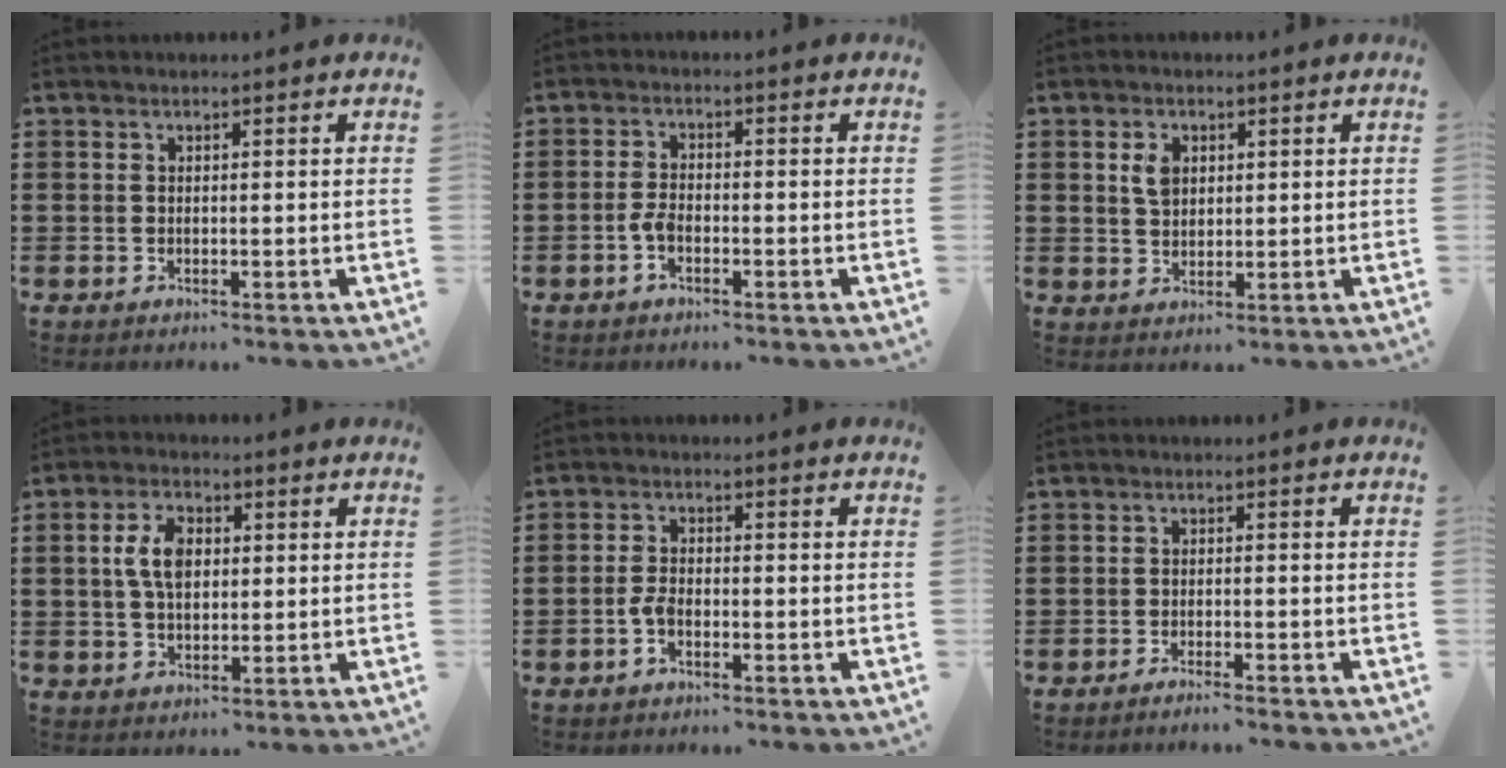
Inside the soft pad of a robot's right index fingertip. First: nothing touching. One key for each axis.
{"total": 2.8, "fx": -1.3, "fy": 1.2, "fz": 2.2, "tx": -0.063, "ty": -0.005, "tz": -0.031}
{"total": 3.4, "fx": 1.1, "fy": 2.3, "fz": 2.3, "tx": -0.052, "ty": 0.009, "tz": 0.019}
{"total": 6.1, "fx": 0.9, "fy": 3.6, "fz": 4.8, "tx": -0.109, "ty": 0.013, "tz": 0.010}
{"total": 2.7, "fx": -1.3, "fy": 1.2, "fz": 2.1, "tx": -0.062, "ty": -0.004, "tz": -0.031}
{"total": 1.8, "fx": -1.7, "fy": -0.4, "fz": 0.4, "tx": -0.007, "ty": -0.001, "tz": -0.034}